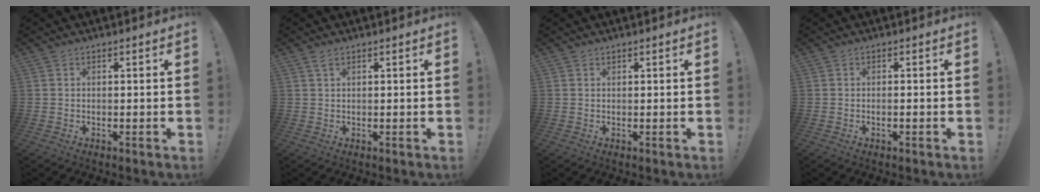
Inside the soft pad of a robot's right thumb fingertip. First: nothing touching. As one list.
[{"total": 2.1, "force": [1.3, 0.9, 1.4], "torque": [-0.026, -0.001, 0.024]}, {"total": 0.5, "force": [0.5, 0.3, 0.1], "torque": [0.002, -0.002, 0.009]}, {"total": 0.6, "force": [-0.4, -0.1, 0.4], "torque": [-0.013, 0.000, -0.007]}]